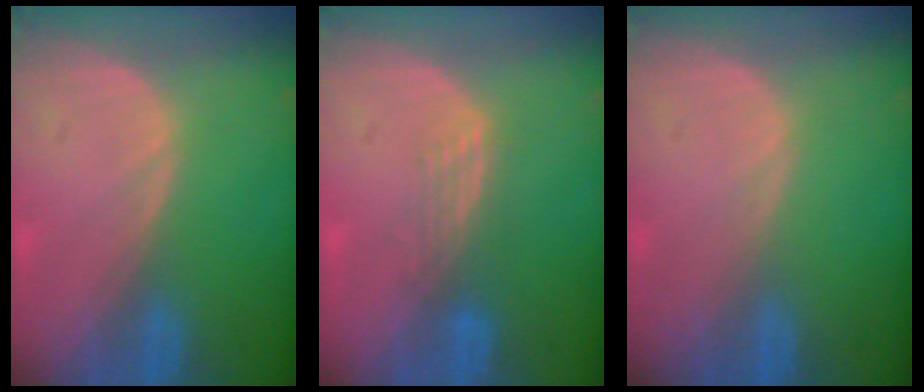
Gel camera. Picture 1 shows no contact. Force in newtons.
{"total": 3.1, "press": 2.6, "slide": 1.6}
{"total": 0.0}